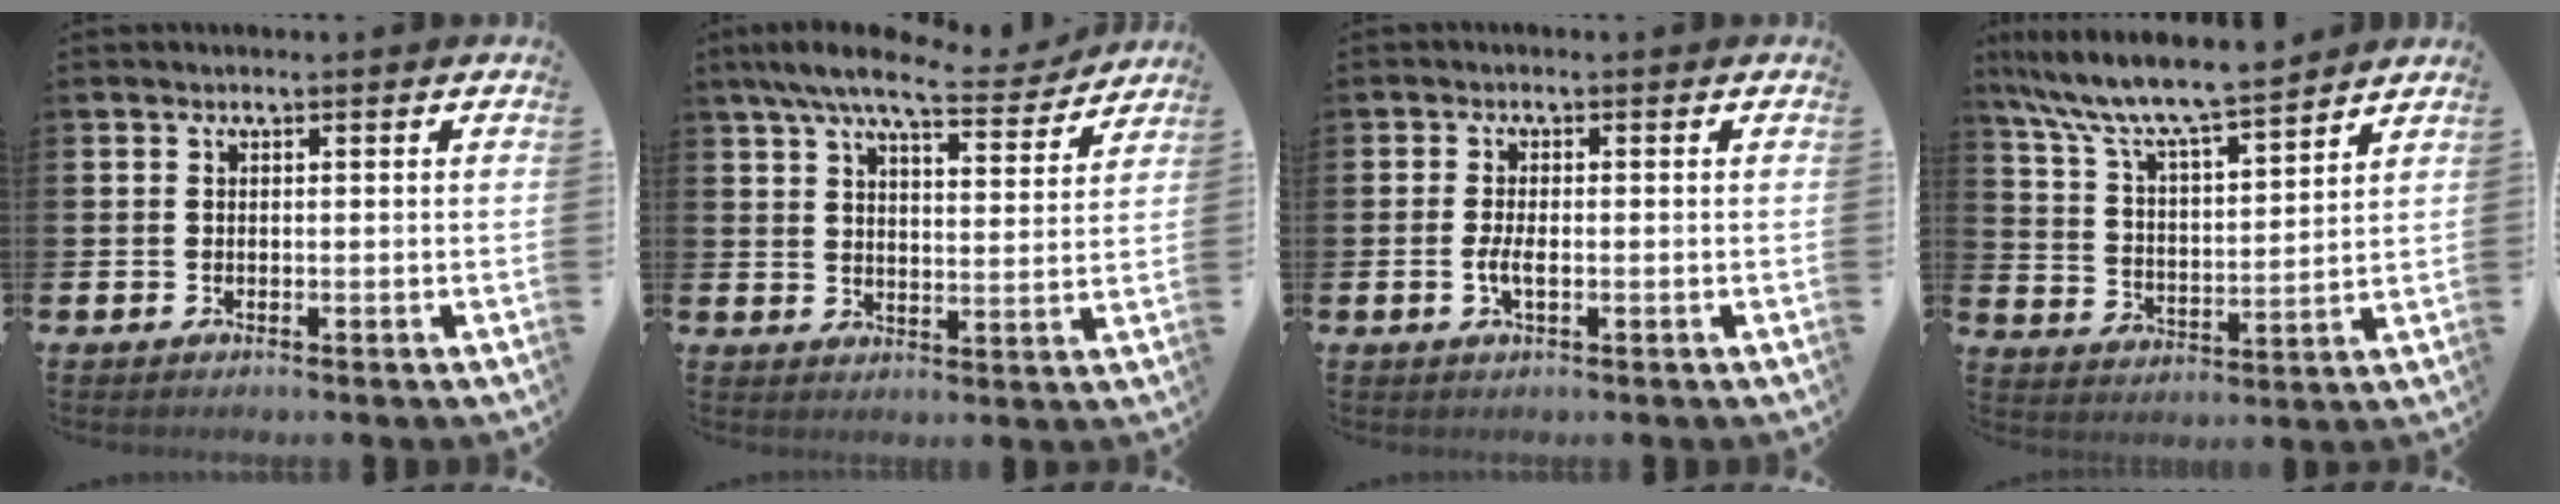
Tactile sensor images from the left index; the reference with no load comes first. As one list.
[{"total": 9.0, "force": [7.9, 1.6, 4.1], "torque": [-0.090, -0.037, 0.138]}, {"total": 2.2, "force": [-0.5, 0.8, 2.1], "torque": [-0.037, 0.000, -0.010]}, {"total": 9.3, "force": [8.7, 0.8, 3.4], "torque": [-0.108, -0.056, 0.150]}]